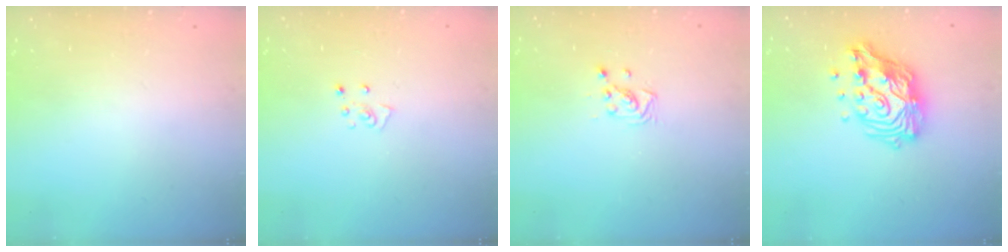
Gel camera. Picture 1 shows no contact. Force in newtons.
{"total": 4.2, "press": 4.1, "slide": 0.5}
{"total": 3.4, "press": 3.4, "slide": 0.3}
{"total": 15.3, "press": 15.2, "slide": 1.2}